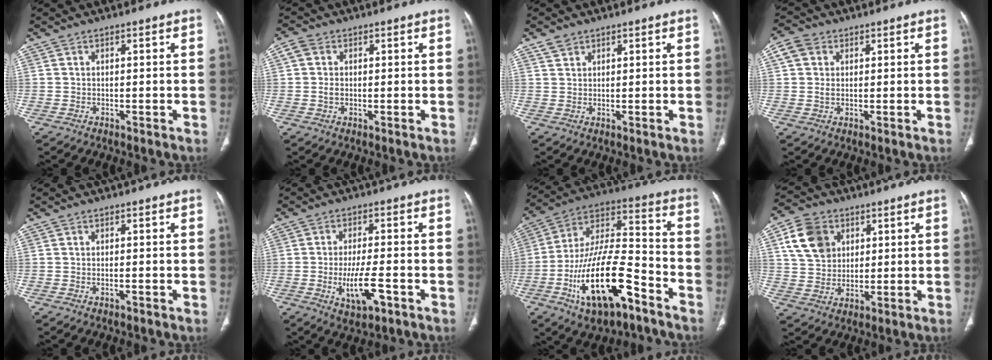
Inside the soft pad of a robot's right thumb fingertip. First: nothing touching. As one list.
[{"total": 3.2, "force": [0.3, 2.5, 1.9], "torque": [-0.042, 0.007, 0.003]}, {"total": 2.1, "force": [1.5, 1.3, 0.6], "torque": [-0.008, 0.000, 0.031]}, {"total": 4.5, "force": [1.5, 3.5, 2.5], "torque": [-0.045, 0.005, 0.027]}, {"total": 0.7, "force": [-0.3, 0.2, 0.6], "torque": [-0.015, 0.002, -0.004]}, {"total": 8.0, "force": [-2.7, 2.7, 7.0], "torque": [-0.126, 0.003, -0.042]}, {"total": 22.2, "force": [-10.3, 9.2, 17.4], "torque": [-0.319, 0.067, -0.173]}, {"total": 10.7, "force": [3.8, 8.6, 5.2], "torque": [-0.072, -0.004, 0.075]}]